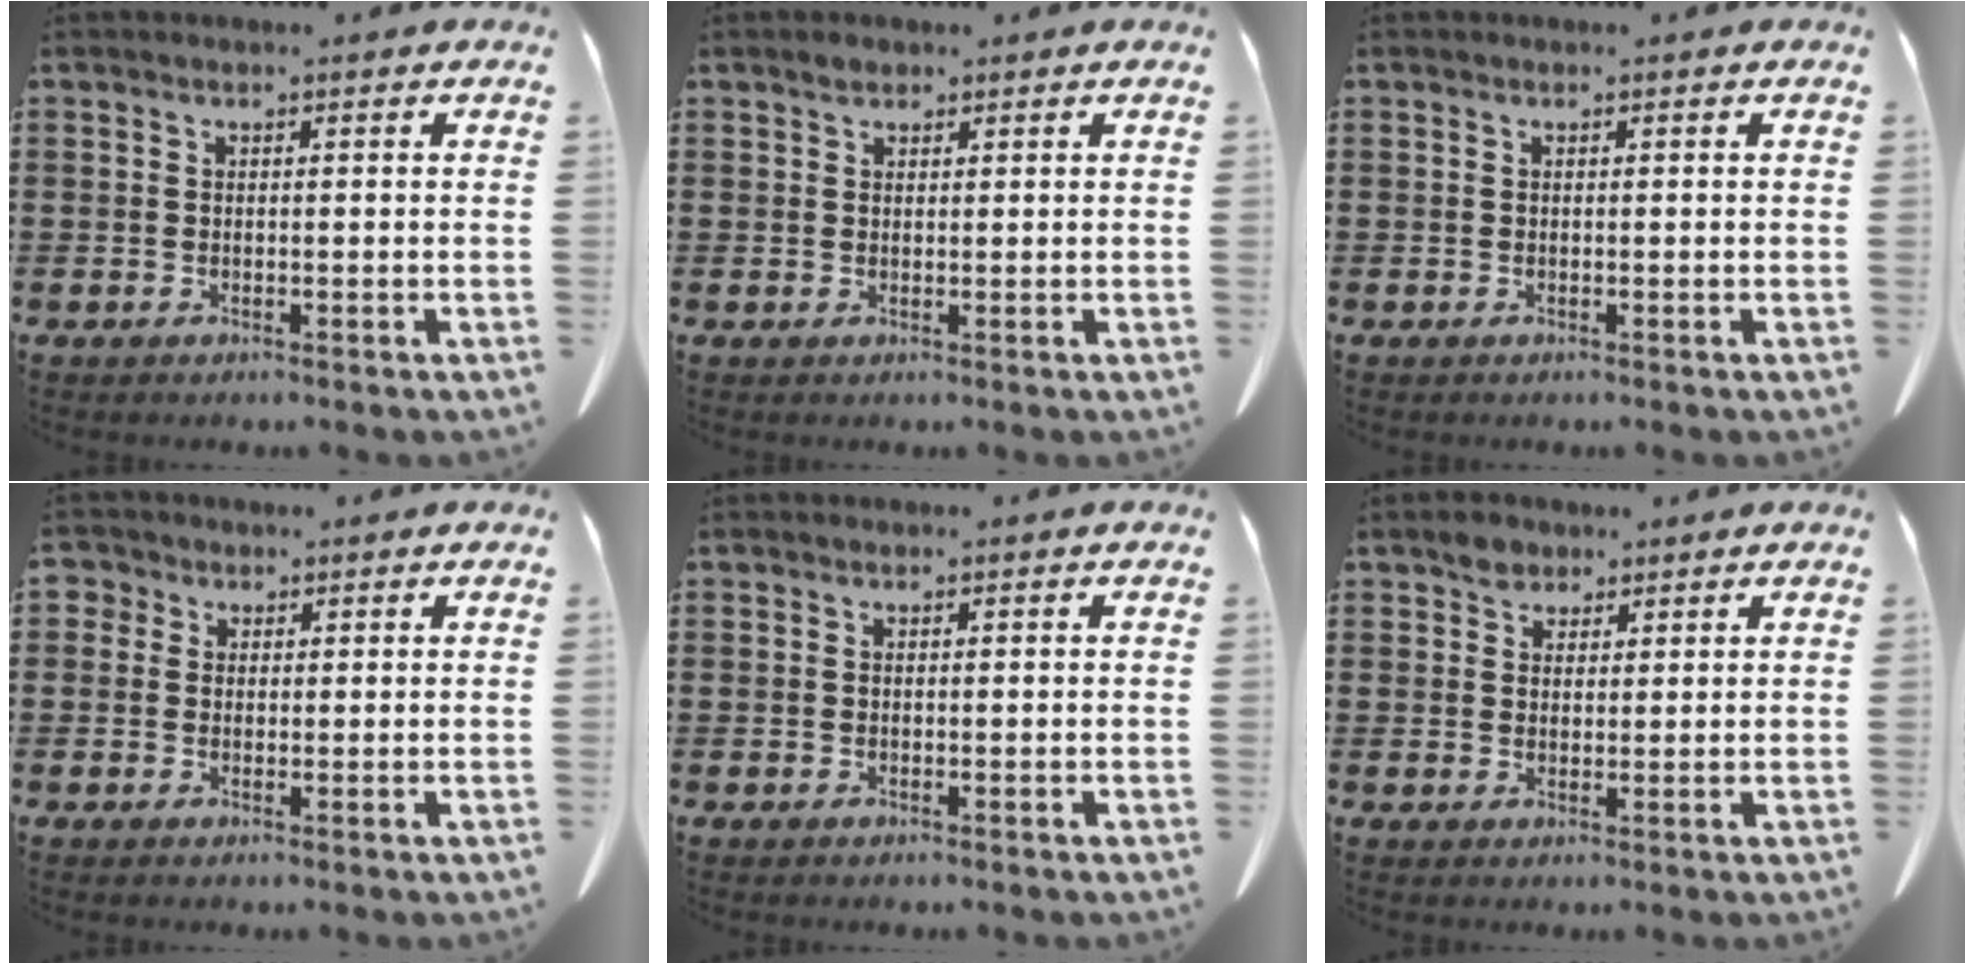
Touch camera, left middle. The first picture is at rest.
{"total": 1.1, "force": [0.9, 0.6, 0.4], "torque": [-0.002, 0.000, 0.015]}
{"total": 0.0}
{"total": 1.8, "force": [0.8, 1.6, 0.4], "torque": [-0.007, 0.004, 0.011]}
{"total": 0.0}
{"total": 2.9, "force": [2.2, 1.9, 0.7], "torque": [-0.004, 0.000, 0.038]}